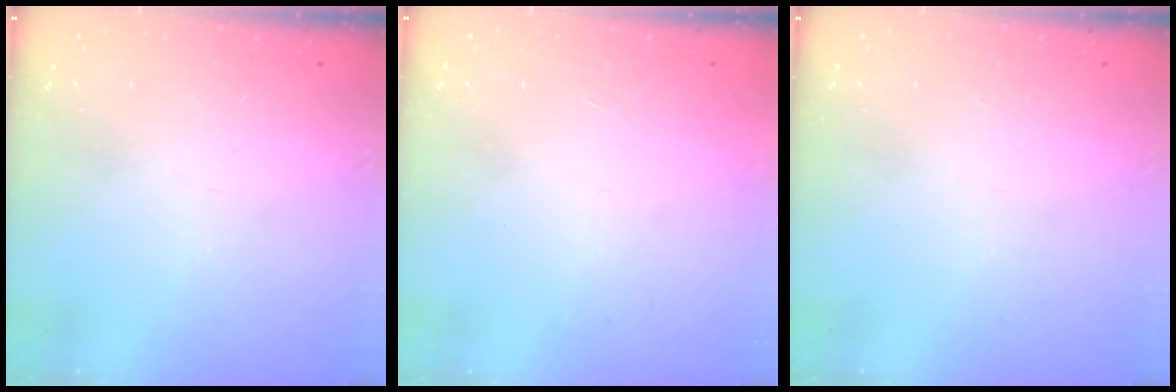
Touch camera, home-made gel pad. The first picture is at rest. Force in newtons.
{"total": 1.5, "press": 1.5, "slide": 0.1}
{"total": 0.0}